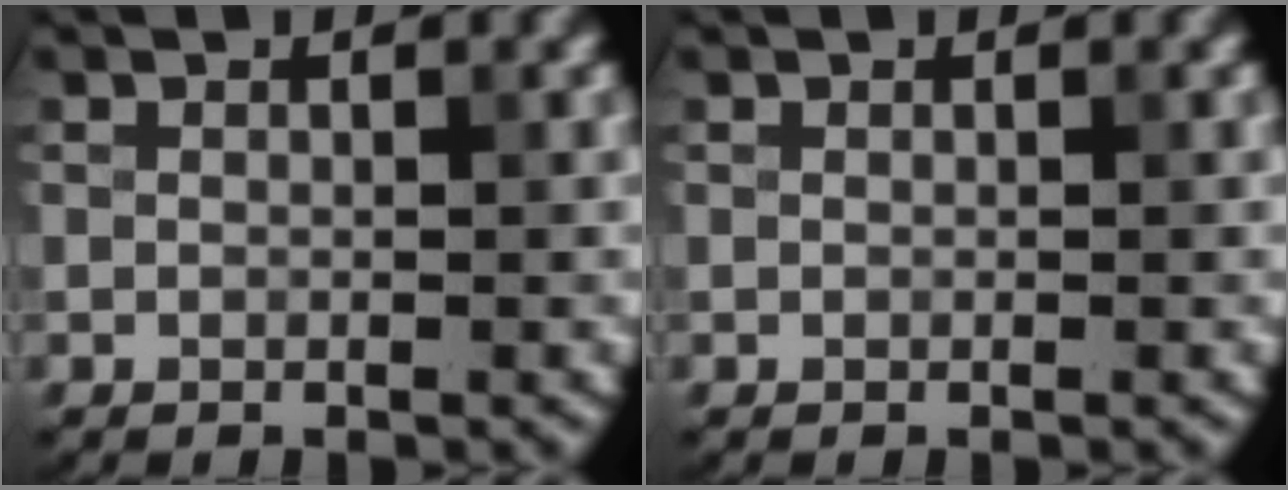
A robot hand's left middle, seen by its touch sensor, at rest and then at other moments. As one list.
[{"total": 0.0}]